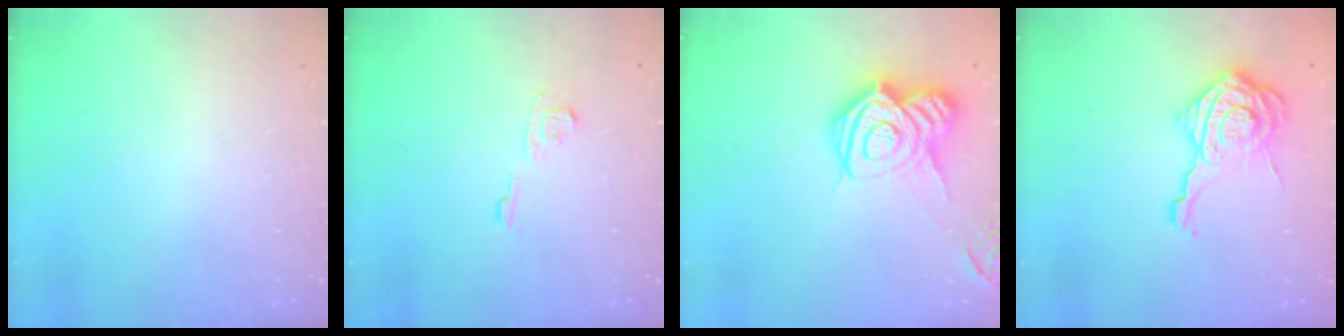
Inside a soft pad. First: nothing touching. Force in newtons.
{"total": 7.0, "press": 7.0, "slide": 0.6}
{"total": 17.5, "press": 17.5, "slide": 1.3}
{"total": 14.0, "press": 14.0, "slide": 1.0}